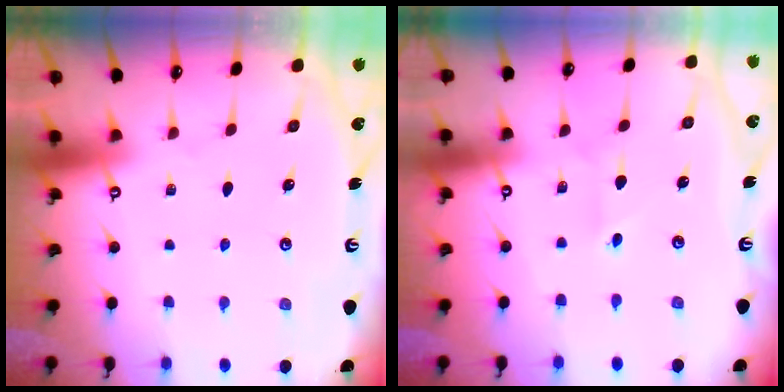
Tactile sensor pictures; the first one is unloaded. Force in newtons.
{"total": 1.4, "press": 1.4, "slide": 0.1}